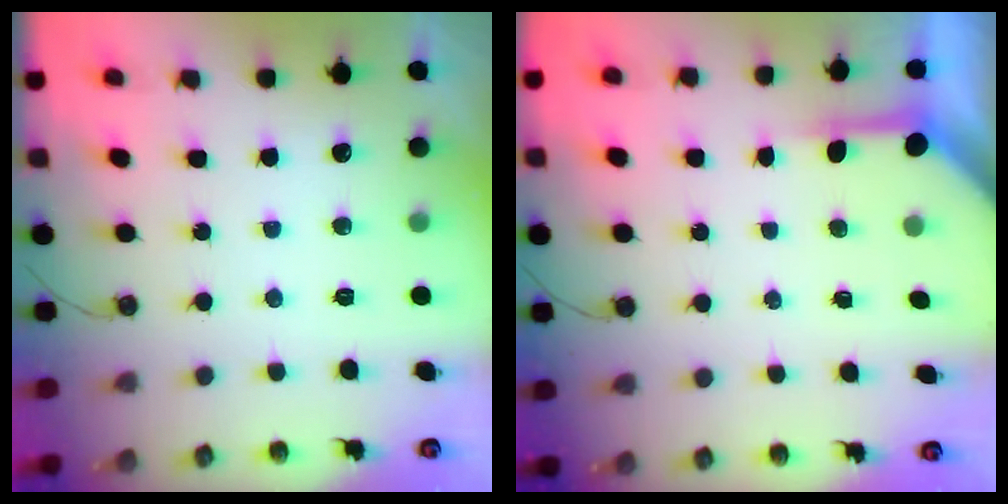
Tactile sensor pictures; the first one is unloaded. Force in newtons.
{"total": 3.8, "press": 3.8, "slide": 0.5}